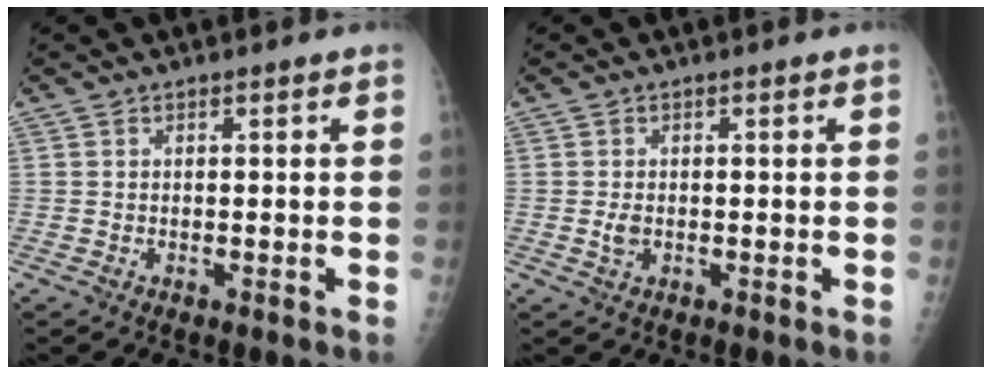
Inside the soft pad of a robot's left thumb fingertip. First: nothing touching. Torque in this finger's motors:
{"motor_torque": [-0.19, -0.18, 0.33, 0.10, 0.06]}